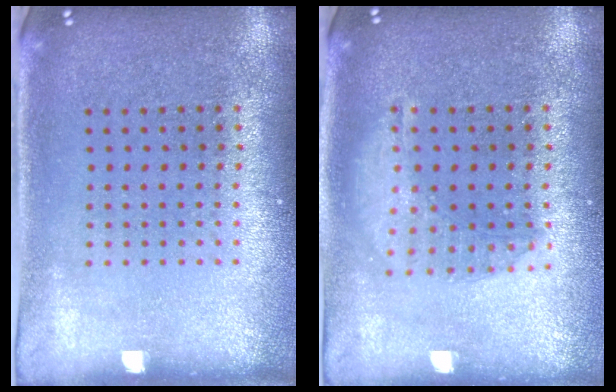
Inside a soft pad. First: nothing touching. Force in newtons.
{"total": 1.4, "press": 1.3, "slide": 0.5}